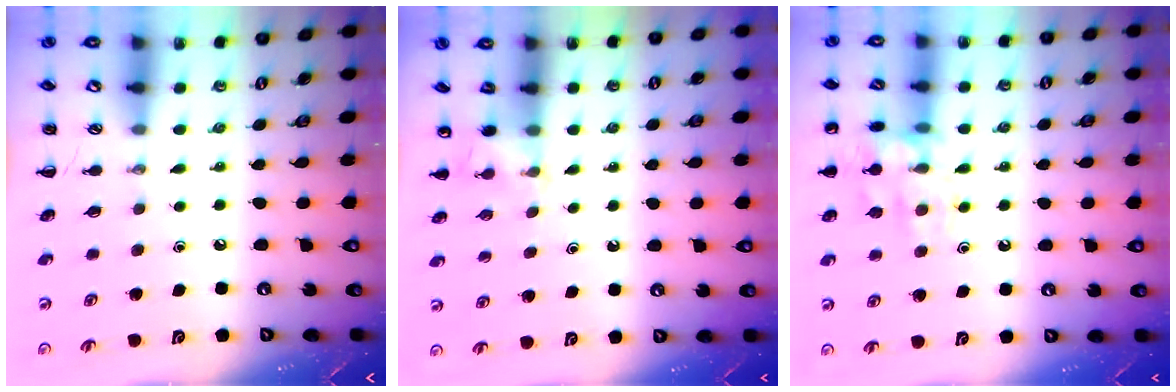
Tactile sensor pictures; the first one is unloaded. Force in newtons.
{"total": 4.2, "press": 4.0, "slide": 1.1}
{"total": 12.7, "press": 12.7, "slide": 0.7}